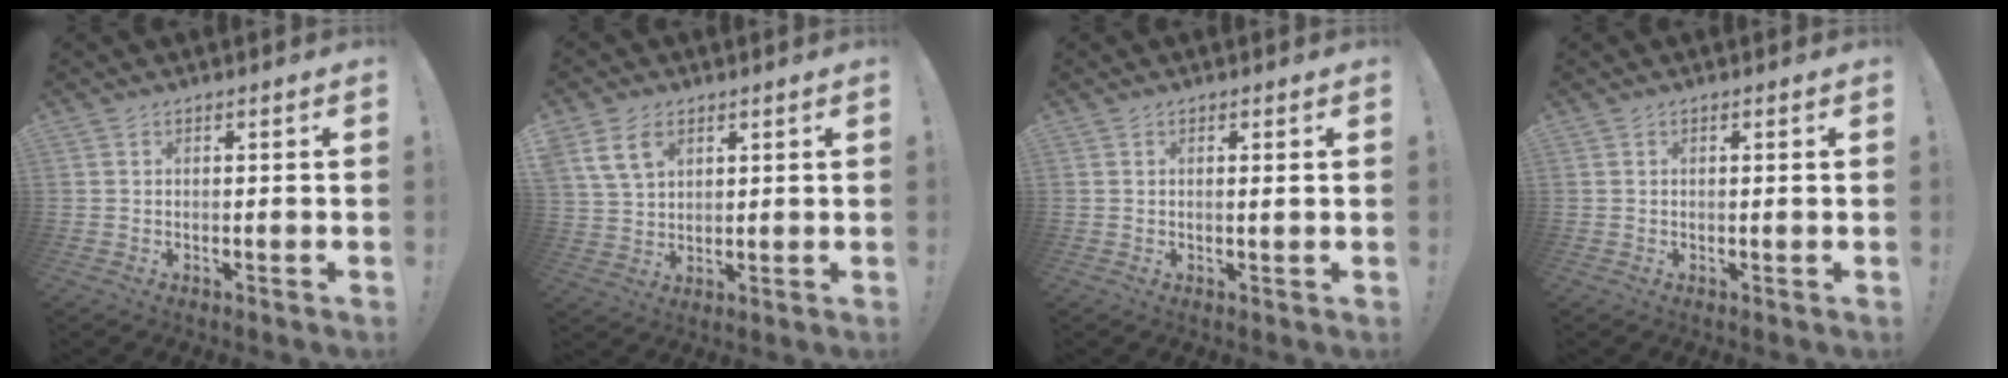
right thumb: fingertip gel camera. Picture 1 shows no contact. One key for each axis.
{"total": 9.0, "fx": 4.5, "fy": 6.1, "fz": 4.7, "tx": -0.082, "ty": -0.003, "tz": 0.093}
{"total": 1.1, "fx": 0.5, "fy": -0.3, "fz": 1.0, "tx": -0.004, "ty": -0.008, "tz": 0.004}
{"total": 0.8, "fx": 0.4, "fy": -0.3, "fz": 0.6, "tx": -0.004, "ty": -0.004, "tz": 0.006}